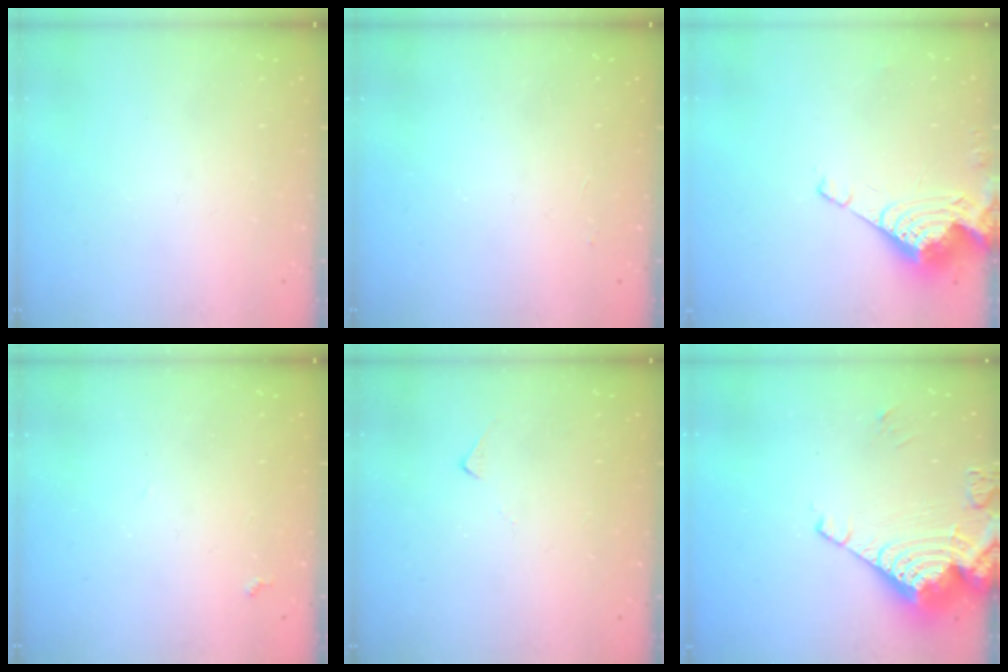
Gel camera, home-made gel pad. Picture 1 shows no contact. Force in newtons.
{"total": 2.1, "press": 2.0, "slide": 0.4}
{"total": 9.8, "press": 9.7, "slide": 1.2}
{"total": 4.3, "press": 4.2, "slide": 0.7}
{"total": 5.0, "press": 5.0, "slide": 0.4}
{"total": 13.9, "press": 13.8, "slide": 1.7}